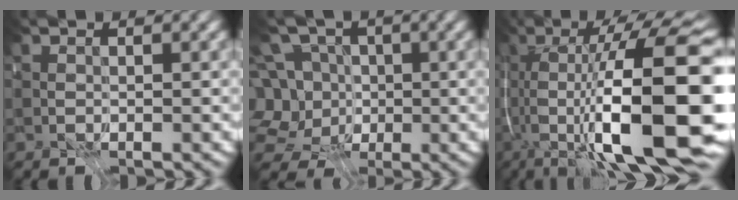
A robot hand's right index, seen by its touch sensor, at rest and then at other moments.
{"total": 8.6, "force": [0.4, 7.5, 4.2], "torque": [-0.106, 0.012, -0.016]}
{"total": 13.9, "force": [-3.5, -0.2, 13.4], "torque": [-0.170, 0.012, -0.052]}